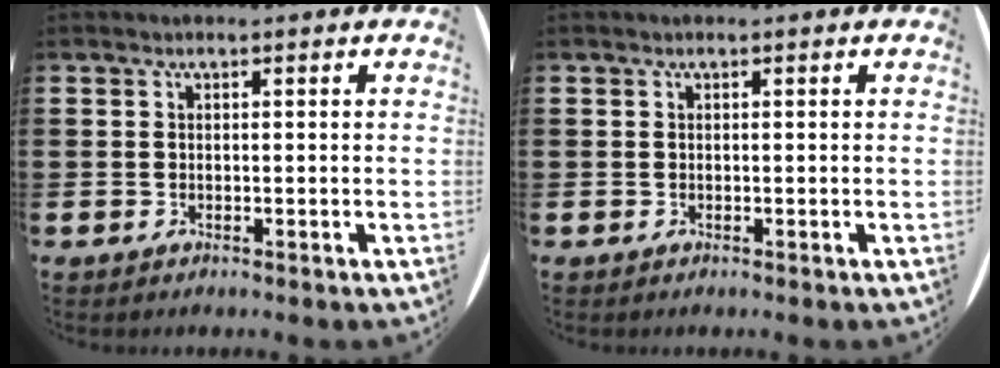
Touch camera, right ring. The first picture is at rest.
{"total": 0.0}